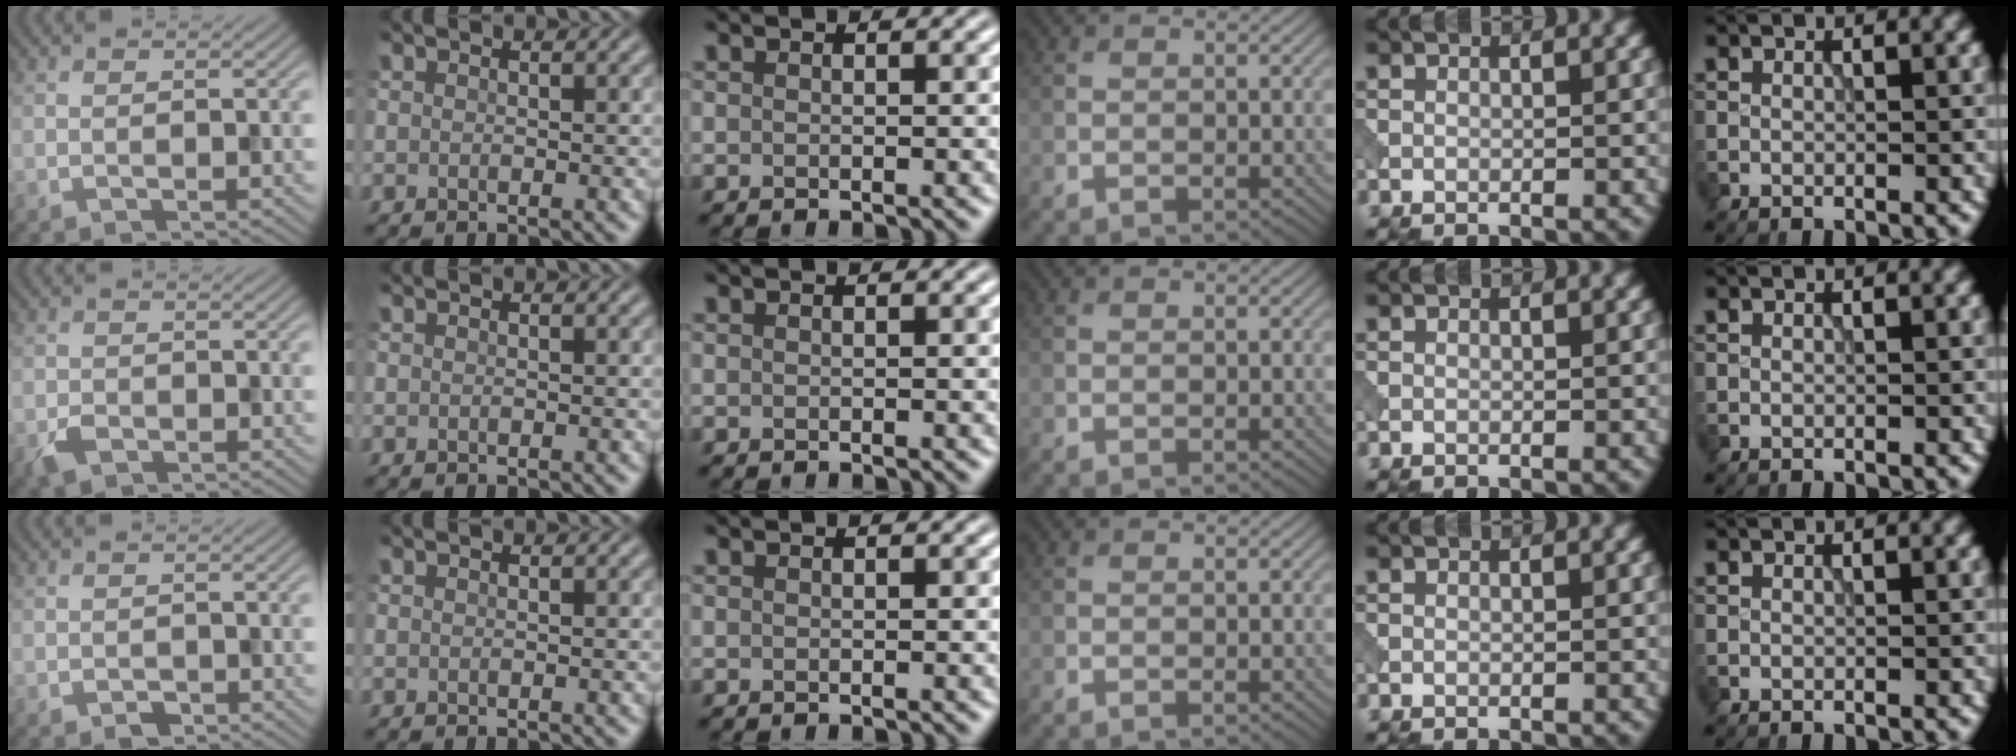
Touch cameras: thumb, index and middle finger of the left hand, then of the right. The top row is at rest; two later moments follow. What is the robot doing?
{"motion": "open", "object": "sandwich press"}